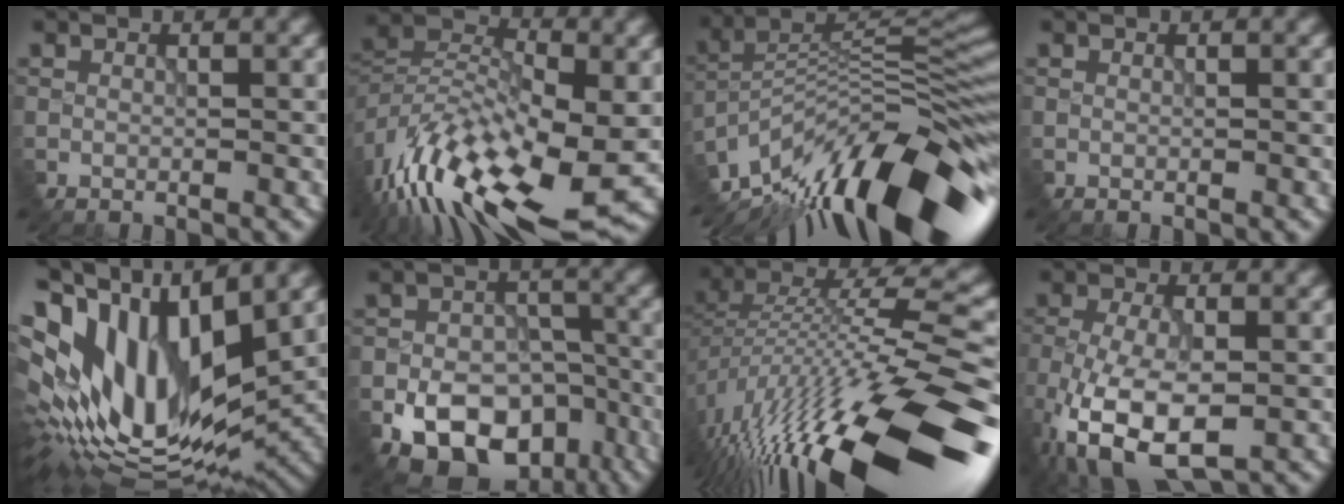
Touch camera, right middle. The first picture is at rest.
{"total": 13.3, "force": [-5.6, 6.0, 10.4], "torque": [-0.209, 0.003, -0.099]}
{"total": 15.2, "force": [-9.5, 4.9, 10.7], "torque": [-0.201, 0.021, -0.162]}
{"total": 0.0}
{"total": 16.3, "force": [2.7, 8.0, 14.0], "torque": [-0.282, 0.018, 0.056]}
{"total": 10.5, "force": [-5.7, 7.1, 5.2], "torque": [-0.085, -0.003, -0.079]}
{"total": 16.0, "force": [-7.4, 4.4, 13.5], "torque": [-0.250, 0.029, -0.131]}
{"total": 9.0, "force": [-4.1, 4.0, 6.9], "torque": [-0.159, -0.015, -0.070]}